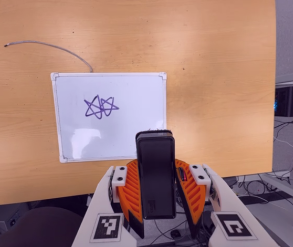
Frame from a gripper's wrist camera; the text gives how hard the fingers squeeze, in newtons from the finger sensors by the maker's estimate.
{"total": 6.2, "left": 5.5, "right": 7.0}